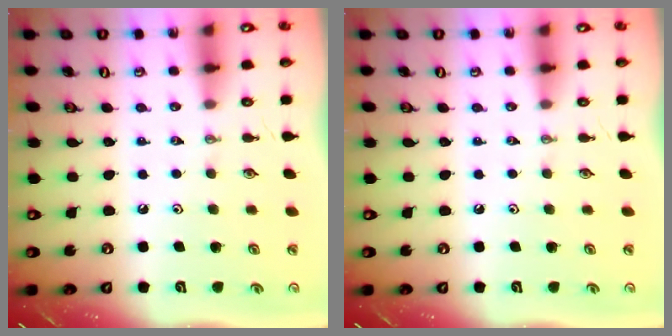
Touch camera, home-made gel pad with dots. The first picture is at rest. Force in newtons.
{"total": 0.0}